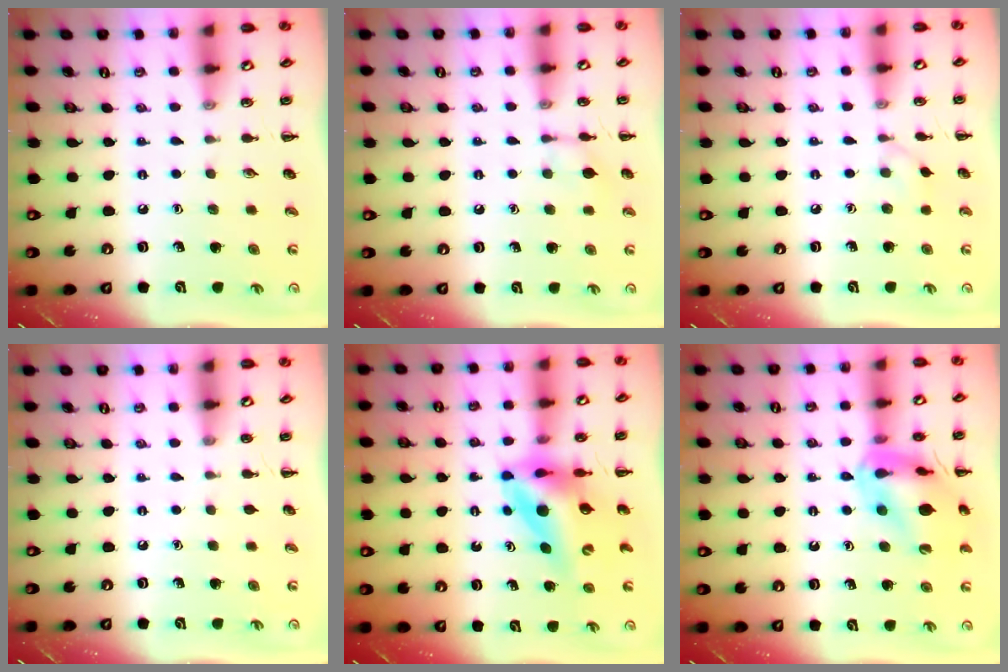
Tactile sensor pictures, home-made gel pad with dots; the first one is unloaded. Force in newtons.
{"total": 5.8, "press": 5.8, "slide": 0.3}
{"total": 2.8, "press": 2.5, "slide": 1.1}
{"total": 0.0}
{"total": 11.7, "press": 11.0, "slide": 4.1}
{"total": 16.5, "press": 16.4, "slide": 2.1}